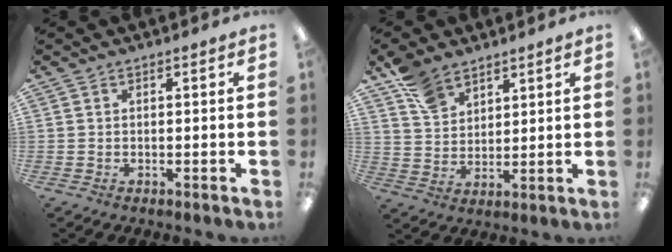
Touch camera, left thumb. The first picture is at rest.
{"total": 8.7, "force": [6.5, 5.0, 3.0], "torque": [-0.065, -0.024, 0.125]}